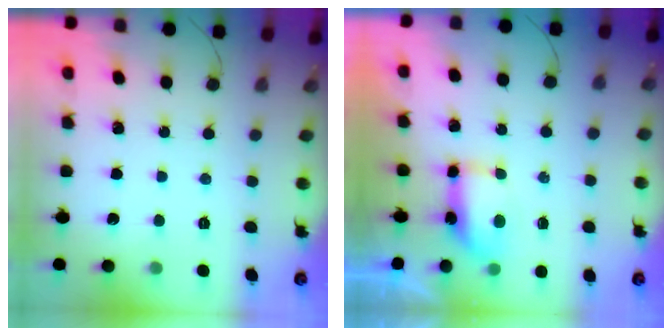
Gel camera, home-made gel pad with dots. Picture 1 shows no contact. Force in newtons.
{"total": 6.8, "press": 6.8, "slide": 0.4}